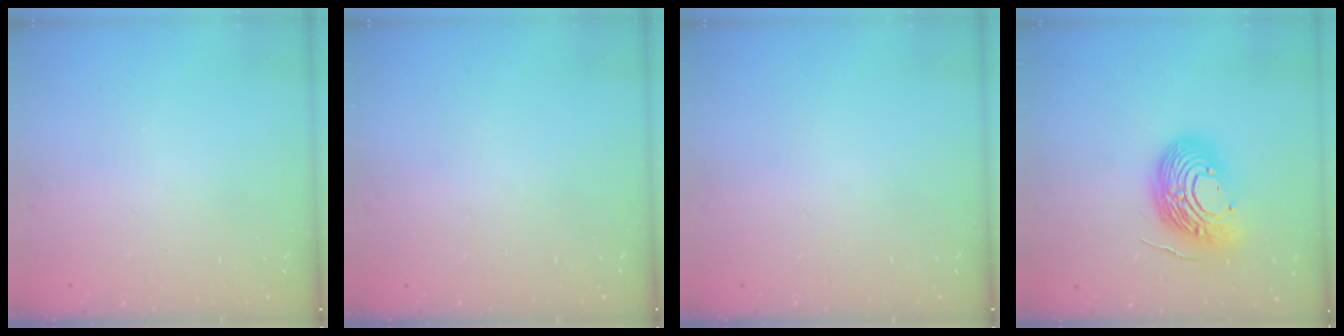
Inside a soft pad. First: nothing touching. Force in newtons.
{"total": 0.0}
{"total": 0.0}
{"total": 15.3, "press": 15.1, "slide": 2.2}